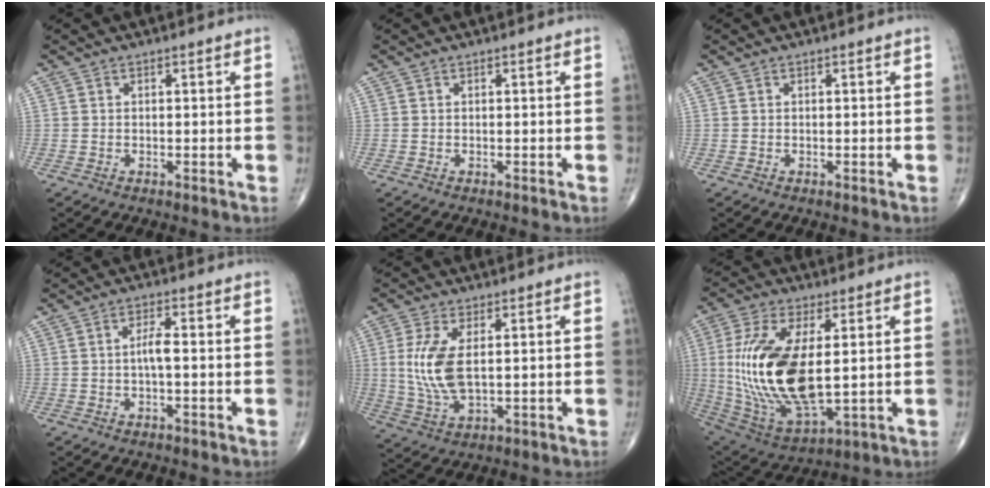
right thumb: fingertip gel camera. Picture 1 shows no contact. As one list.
[{"total": 0.0}, {"total": 0.0}, {"total": 2.7, "force": [-0.3, 0.6, 2.7], "torque": [-0.051, 0.008, -0.007]}, {"total": 9.5, "force": [1.2, 4.3, 8.3], "torque": [-0.183, -0.010, 0.033]}, {"total": 21.7, "force": [1.4, 9.9, 19.3], "torque": [-0.400, -0.020, 0.041]}]